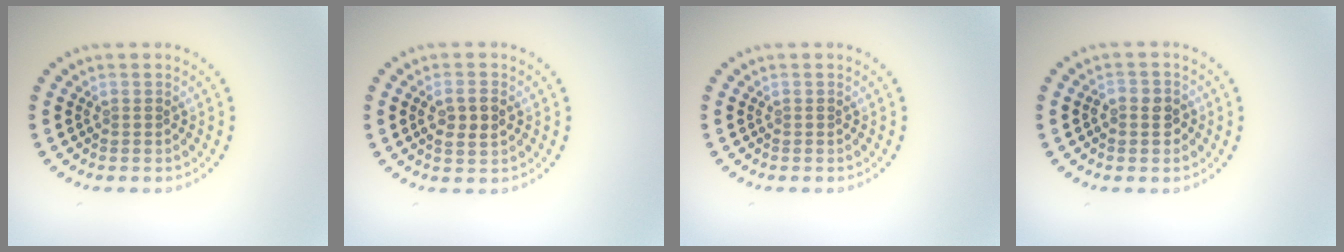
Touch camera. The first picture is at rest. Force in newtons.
{"total": 2.5, "press": 2.4, "slide": 0.3}
{"total": 0.0}
{"total": 2.0, "press": 1.9, "slide": 0.5}